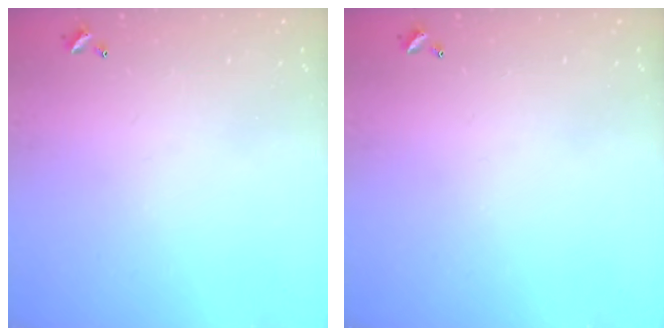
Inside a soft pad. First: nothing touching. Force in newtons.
{"total": 0.0}